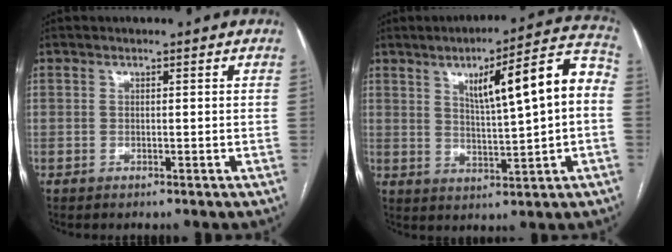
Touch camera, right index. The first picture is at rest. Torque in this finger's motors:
{"motor_torque": [1.44, 0.70, 0.34, 0.16]}